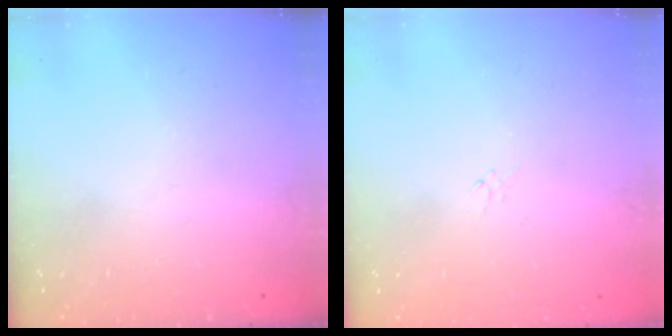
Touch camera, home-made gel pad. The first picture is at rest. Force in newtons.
{"total": 0.0}